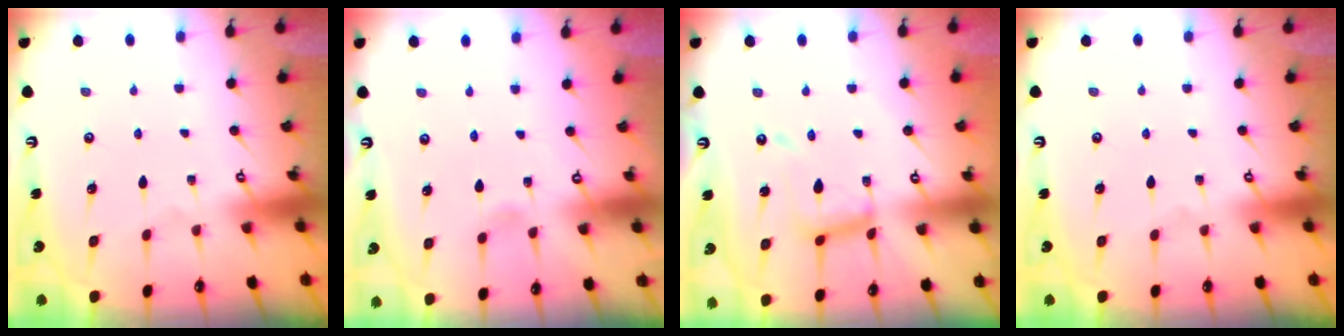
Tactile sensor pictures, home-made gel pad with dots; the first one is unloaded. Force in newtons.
{"total": 2.0, "press": 2.0, "slide": 0.3}
{"total": 12.6, "press": 12.5, "slide": 1.1}
{"total": 0.0}